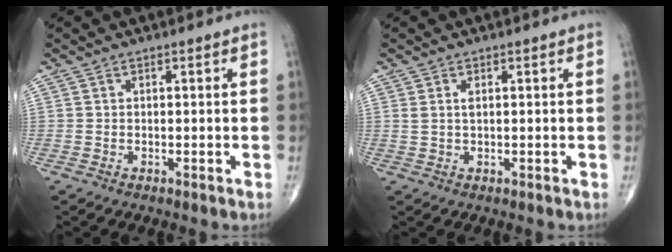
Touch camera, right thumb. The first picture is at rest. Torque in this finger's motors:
{"motor_torque": [2.17, 2.84, -0.12, -0.28, 0.09]}